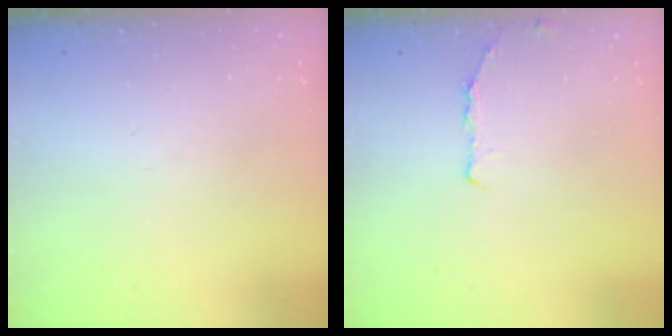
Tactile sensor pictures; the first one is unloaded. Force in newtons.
{"total": 3.2, "press": 2.9, "slide": 1.4}